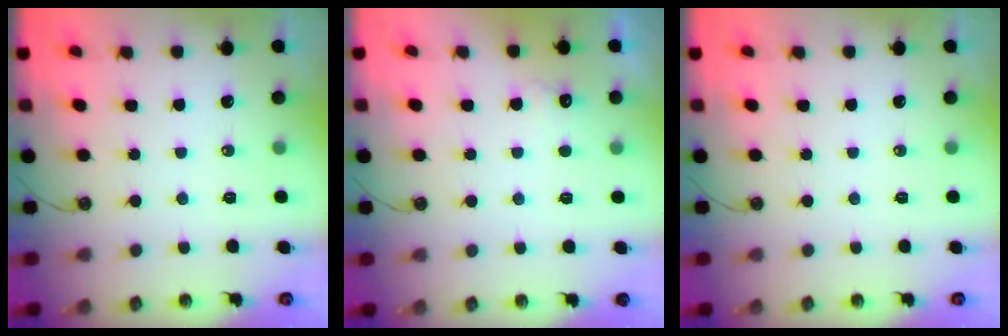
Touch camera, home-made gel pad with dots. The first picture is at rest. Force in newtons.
{"total": 5.1, "press": 5.0, "slide": 1.1}
{"total": 0.0}